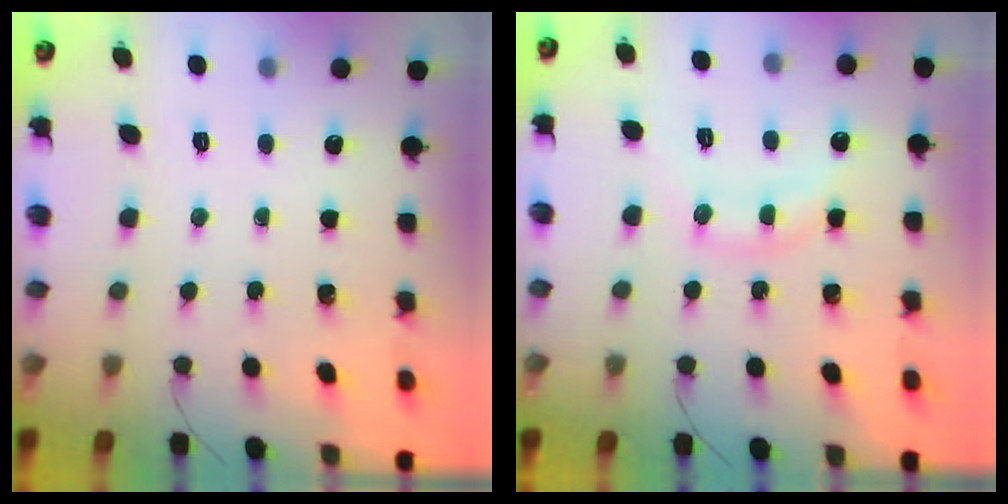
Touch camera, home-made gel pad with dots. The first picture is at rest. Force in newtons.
{"total": 8.4, "press": 8.4, "slide": 0.3}